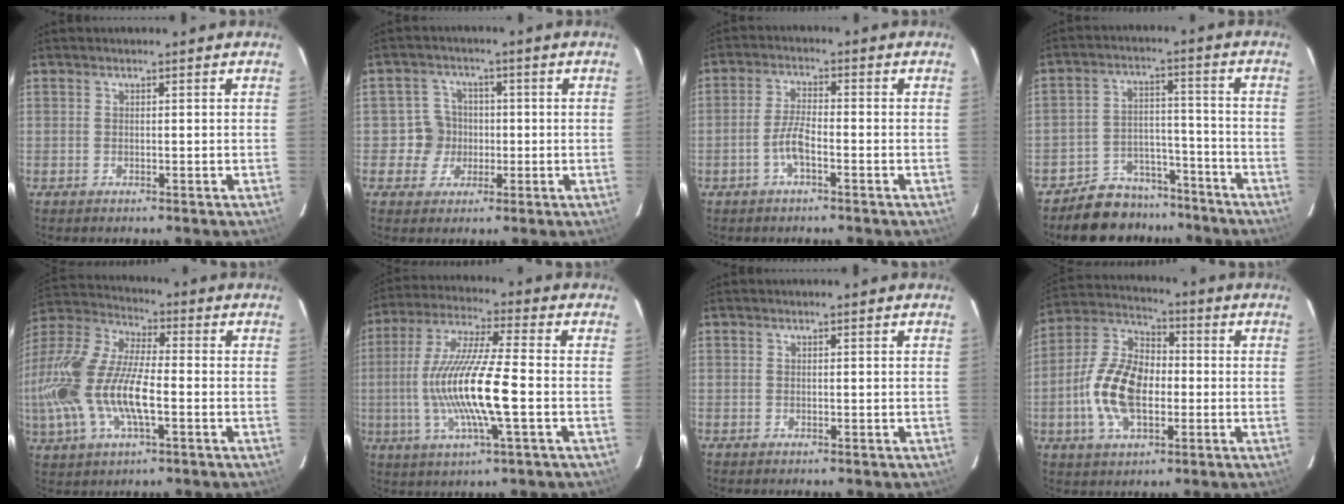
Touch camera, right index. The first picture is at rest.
{"total": 5.1, "force": [-0.8, 5.1, 0.1], "torque": [0.003, 0.014, -0.017]}
{"total": 4.5, "force": [-2.1, 1.1, 3.8], "torque": [-0.085, 0.005, -0.042]}
{"total": 10.4, "force": [-8.7, 5.4, 1.8], "torque": [-0.042, 0.041, -0.119]}
{"total": 21.4, "force": [-3.8, 8.7, 19.2], "torque": [-0.401, -0.015, -0.076]}
{"total": 15.6, "force": [-2.6, 1.4, 15.3], "torque": [-0.300, -0.006, -0.049]}
{"total": 0.0}
{"total": 14.6, "force": [-2.7, 8.4, 11.7], "torque": [-0.243, 0.012, -0.052]}